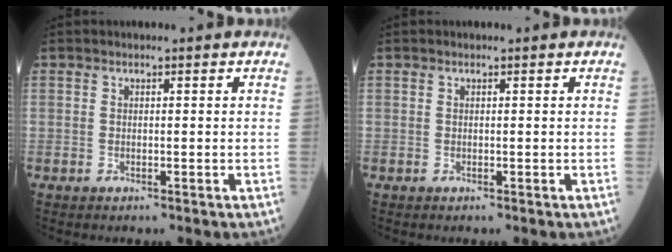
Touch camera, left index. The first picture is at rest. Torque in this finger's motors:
{"motor_torque": [0.00, 0.00, 0.01, 0.00]}